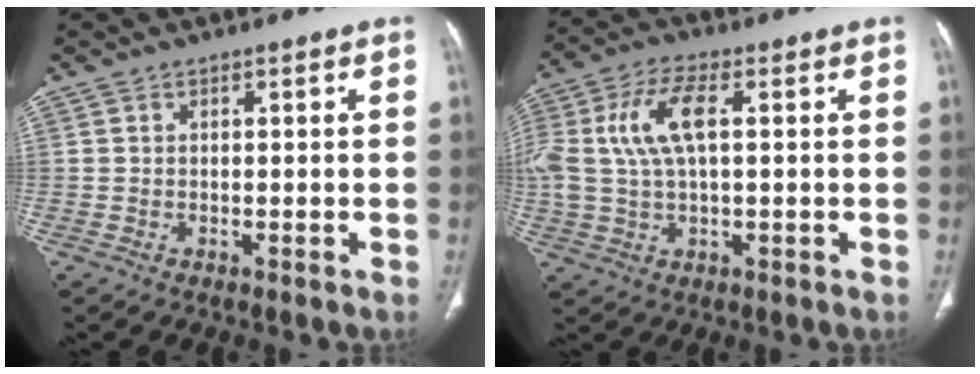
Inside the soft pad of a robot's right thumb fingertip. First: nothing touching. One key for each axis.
{"total": 11.9, "fx": 2.2, "fy": 5.5, "fz": 10.3, "tx": -0.231, "ty": 0.020, "tz": 0.045}